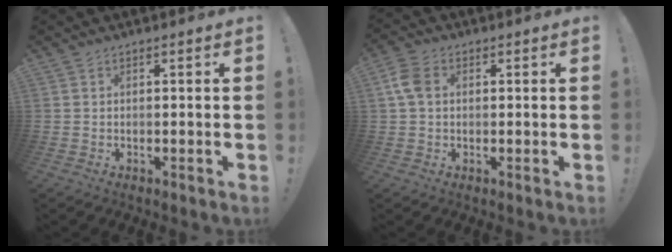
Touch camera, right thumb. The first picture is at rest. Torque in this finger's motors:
{"motor_torque": [-0.21, 0.25, 0.00, 0.00, 0.00]}